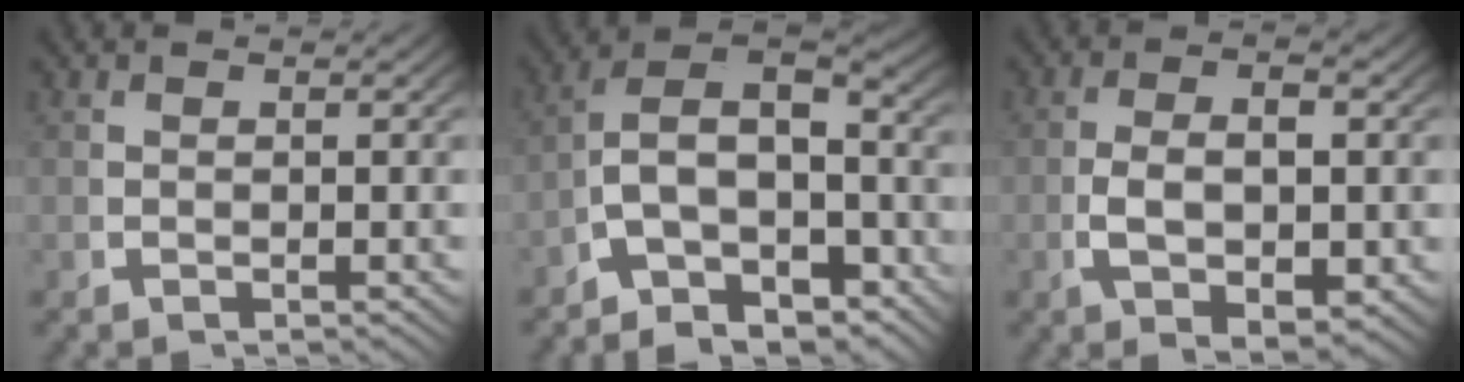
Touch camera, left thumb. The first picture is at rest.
{"total": 11.9, "force": [-3.1, 8.4, 7.9], "torque": [-0.152, -0.046, -0.048]}
{"total": 5.4, "force": [-0.5, 2.8, 4.6], "torque": [-0.090, -0.017, 0.004]}